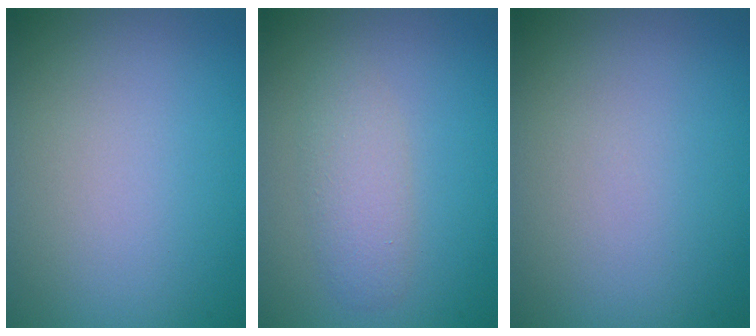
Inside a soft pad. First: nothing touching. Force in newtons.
{"total": 2.3, "press": 2.3, "slide": 0.1}
{"total": 0.0}